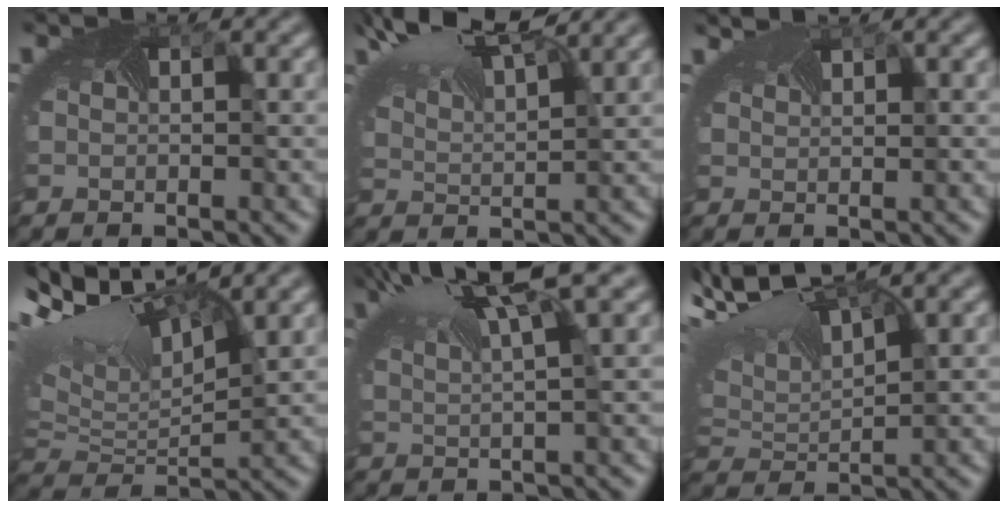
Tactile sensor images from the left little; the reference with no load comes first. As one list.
[{"total": 8.2, "force": [6.5, 2.2, 4.5], "torque": [-0.104, 0.024, 0.085]}, {"total": 1.7, "force": [1.6, 0.0, 0.4], "torque": [-0.007, 0.005, 0.015]}, {"total": 10.8, "force": [5.2, 5.4, 7.8], "torque": [-0.170, 0.019, 0.104]}, {"total": 7.1, "force": [4.4, 1.4, 5.4], "torque": [-0.106, 0.013, 0.081]}, {"total": 9.5, "force": [5.1, 4.1, 6.9], "torque": [-0.159, 0.023, 0.097]}]